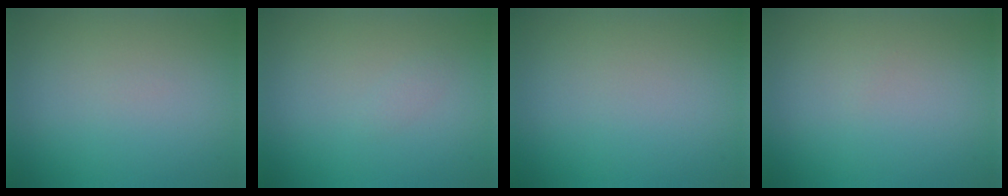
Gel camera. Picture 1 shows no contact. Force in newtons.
{"total": 0.6, "press": 0.6, "slide": 0.0}
{"total": 0.0}
{"total": 0.0}